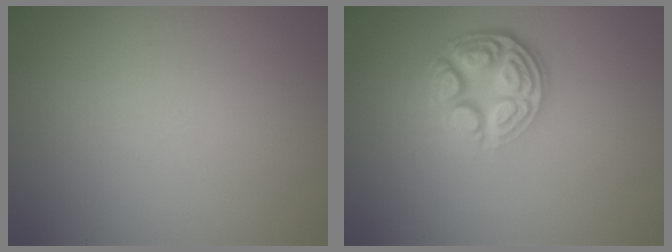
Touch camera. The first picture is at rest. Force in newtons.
{"total": 5.0, "press": 3.5, "slide": 3.5}